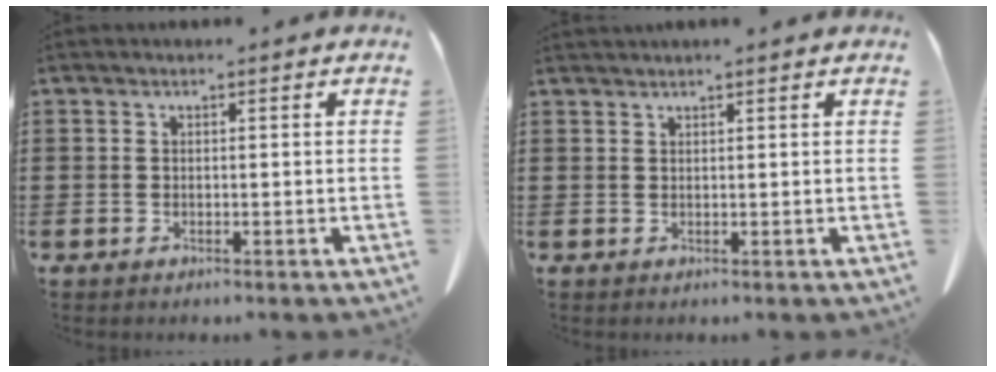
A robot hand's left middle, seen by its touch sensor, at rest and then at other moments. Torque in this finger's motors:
{"motor_torque": [1.41, -0.73, 0.33, 0.08]}